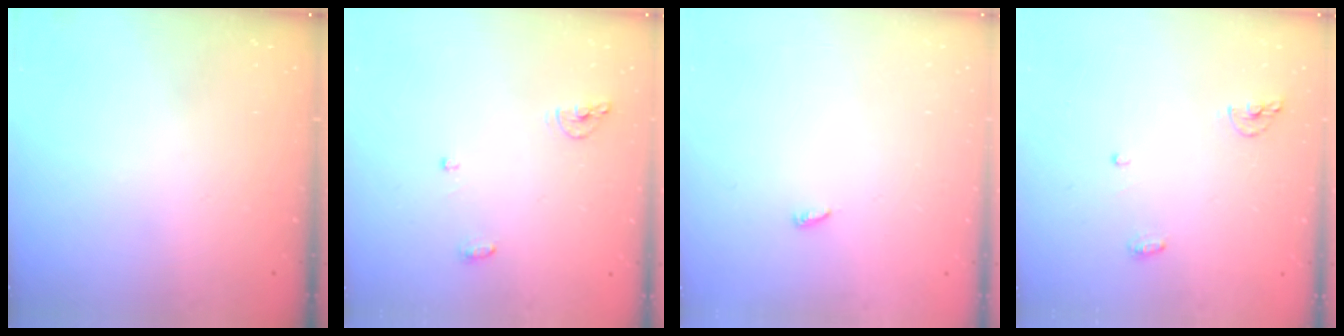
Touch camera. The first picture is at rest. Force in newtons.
{"total": 5.6, "press": 5.6, "slide": 0.2}
{"total": 2.5, "press": 2.5, "slide": 0.2}
{"total": 5.2, "press": 5.0, "slide": 1.2}